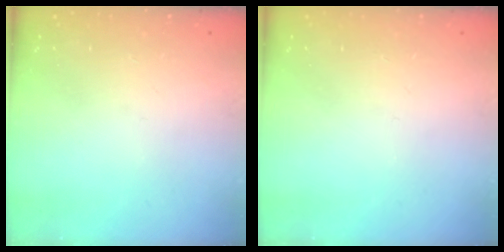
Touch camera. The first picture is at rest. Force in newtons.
{"total": 0.0}